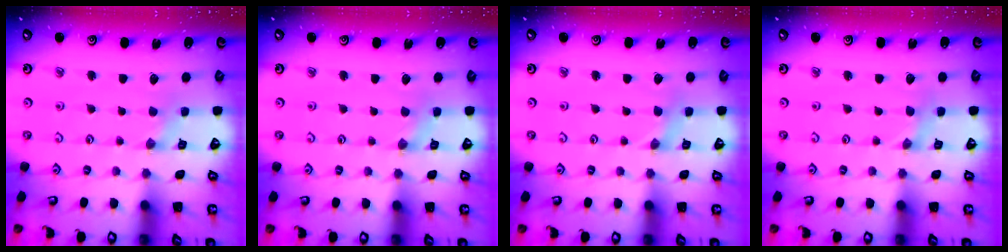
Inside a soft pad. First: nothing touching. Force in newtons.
{"total": 0.0}
{"total": 0.0}
{"total": 0.0}